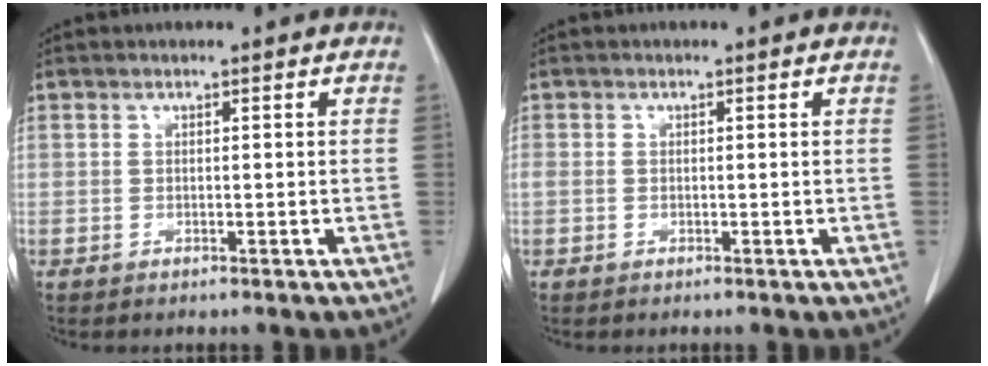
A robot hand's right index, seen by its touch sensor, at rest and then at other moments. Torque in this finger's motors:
{"motor_torque": [0.51, -0.08, 0.38, 0.10]}